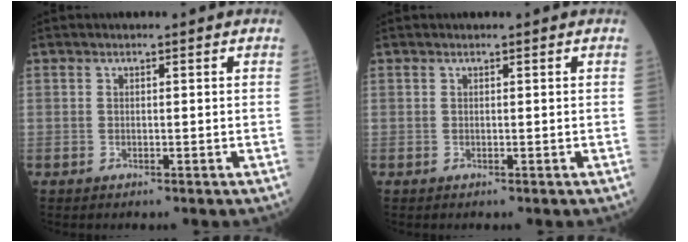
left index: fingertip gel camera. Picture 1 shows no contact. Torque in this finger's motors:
{"motor_torque": [0.00, 0.01, 0.00, 0.00]}